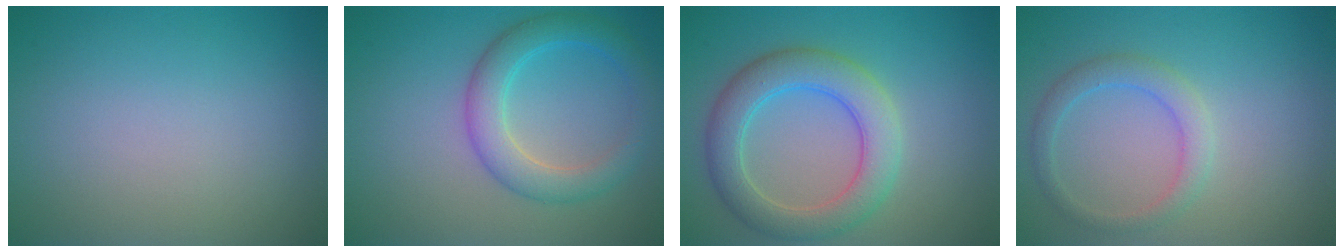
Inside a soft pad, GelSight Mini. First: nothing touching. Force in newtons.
{"total": 4.2, "press": 4.2, "slide": 0.1}
{"total": 5.4, "press": 5.4, "slide": 0.1}
{"total": 2.3, "press": 2.3, "slide": 0.2}